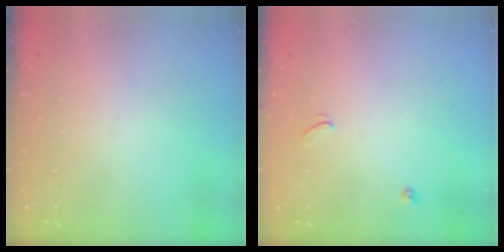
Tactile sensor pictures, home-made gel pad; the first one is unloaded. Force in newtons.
{"total": 1.7, "press": 1.7, "slide": 0.5}